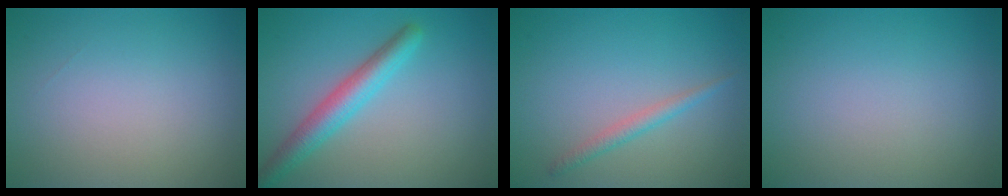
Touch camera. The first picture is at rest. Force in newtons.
{"total": 3.8, "press": 3.8, "slide": 0.1}
{"total": 1.5, "press": 1.5, "slide": 0.0}
{"total": 0.0}